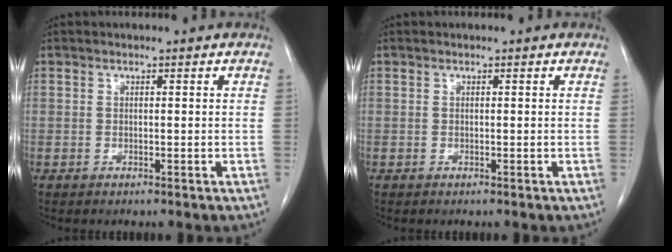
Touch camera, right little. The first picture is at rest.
{"total": 0.0}